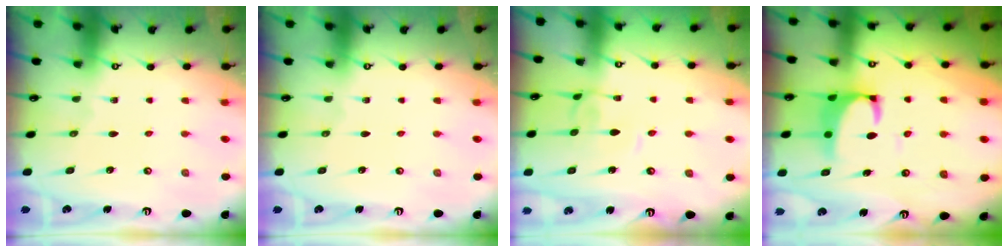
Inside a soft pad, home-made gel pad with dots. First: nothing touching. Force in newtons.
{"total": 0.0}
{"total": 2.3, "press": 2.2, "slide": 0.3}
{"total": 2.7, "press": 2.5, "slide": 1.1}